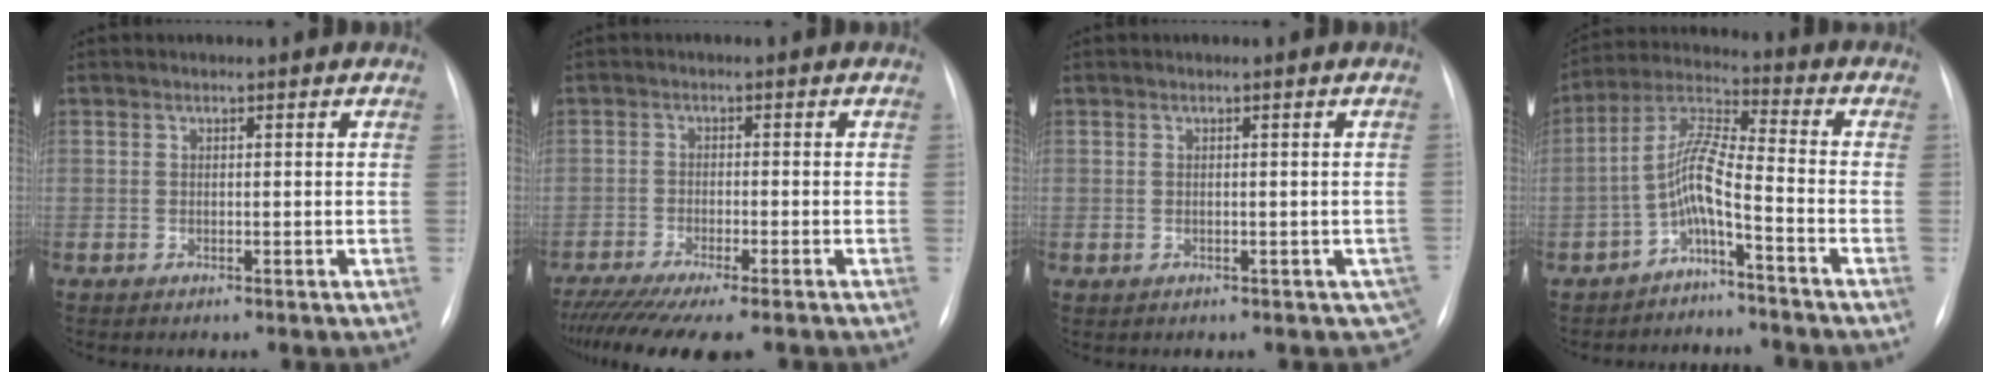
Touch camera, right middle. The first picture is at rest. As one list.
[{"total": 12.4, "force": [-10.1, 1.2, 7.1], "torque": [-0.110, -0.026, -0.158]}, {"total": 2.9, "force": [-0.9, 2.1, 1.8], "torque": [-0.010, 0.006, 0.000]}, {"total": 6.7, "force": [-3.4, 0.4, 5.7], "torque": [-0.123, 0.024, -0.069]}]